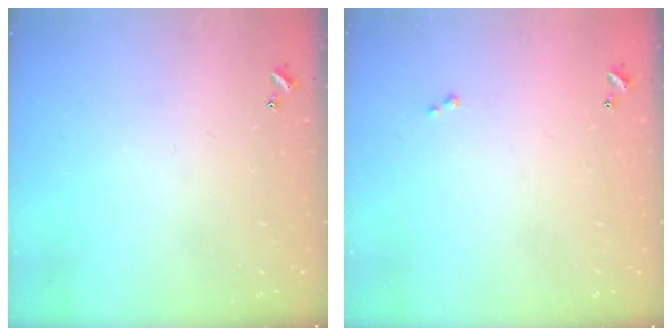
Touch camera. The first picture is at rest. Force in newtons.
{"total": 0.0}